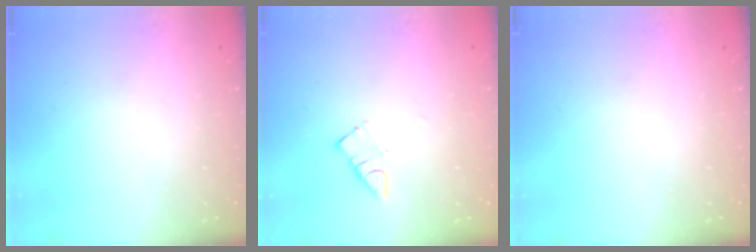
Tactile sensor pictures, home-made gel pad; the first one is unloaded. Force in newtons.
{"total": 4.2, "press": 4.2, "slide": 0.6}
{"total": 0.0}